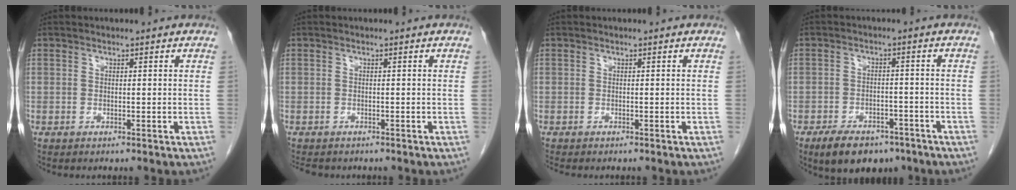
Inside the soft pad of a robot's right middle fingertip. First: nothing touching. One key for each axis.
{"total": 3.6, "fx": -3.1, "fy": 1.5, "fz": 1.2, "tx": -0.023, "ty": -0.007, "tz": -0.042}
{"total": 1.2, "fx": -1.1, "fy": 0.3, "fz": 0.5, "tx": -0.013, "ty": -0.005, "tz": -0.015}
{"total": 9.2, "fx": -6.6, "fy": 4.7, "fz": 4.5, "tx": -0.068, "ty": 0.002, "tz": -0.099}